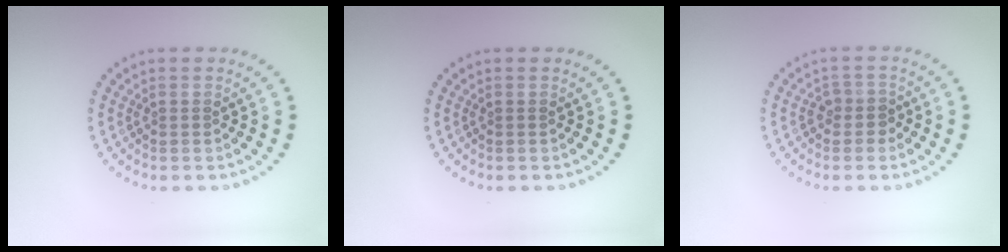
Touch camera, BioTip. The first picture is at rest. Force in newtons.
{"total": 0.0}
{"total": 1.5, "press": 1.2, "slide": 0.9}